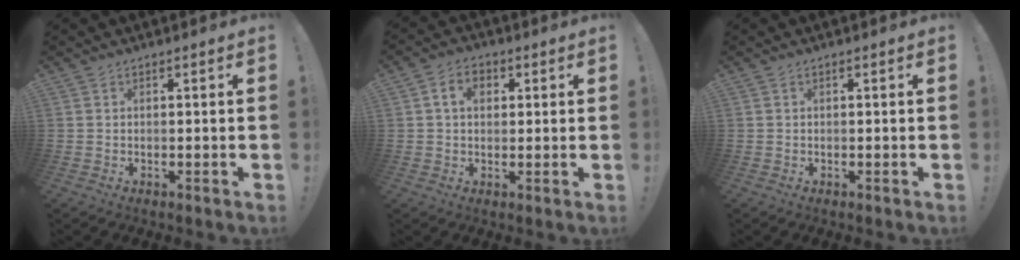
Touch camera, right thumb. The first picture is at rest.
{"total": 6.2, "force": [1.6, 4.4, 4.0], "torque": [-0.059, 0.009, 0.028]}
{"total": 0.0}